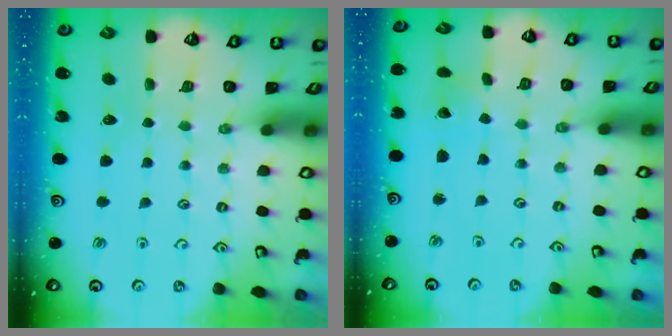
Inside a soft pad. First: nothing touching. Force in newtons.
{"total": 2.6, "press": 2.6, "slide": 0.3}